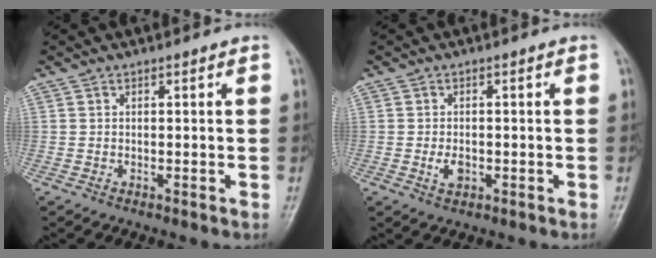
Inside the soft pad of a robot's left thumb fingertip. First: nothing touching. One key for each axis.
{"total": 2.6, "fx": -0.7, "fy": 1.6, "fz": 1.9, "tx": -0.033, "ty": 0.000, "tz": -0.010}